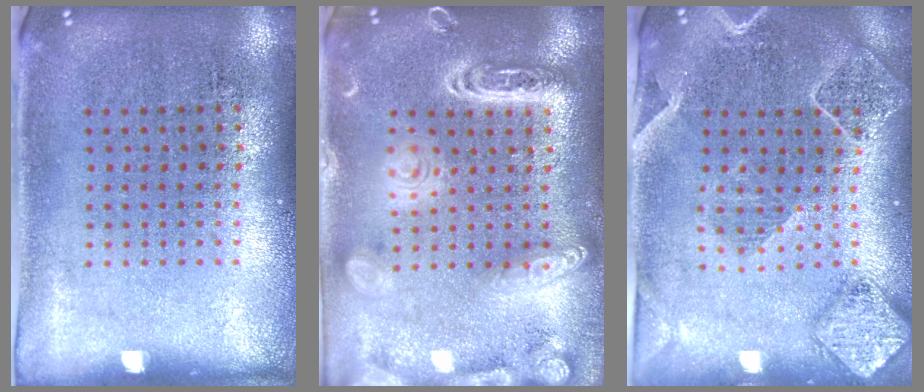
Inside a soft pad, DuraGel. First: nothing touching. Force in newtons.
{"total": 3.7, "press": 3.7, "slide": 0.3}
{"total": 2.3, "press": 2.1, "slide": 0.9}